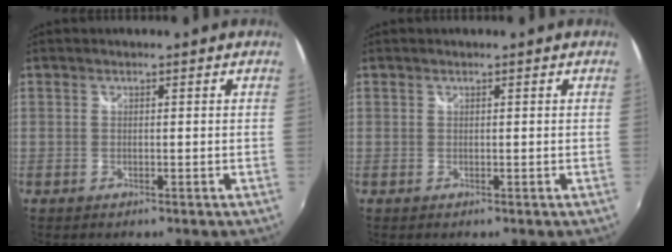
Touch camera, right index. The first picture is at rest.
{"total": 0.0}